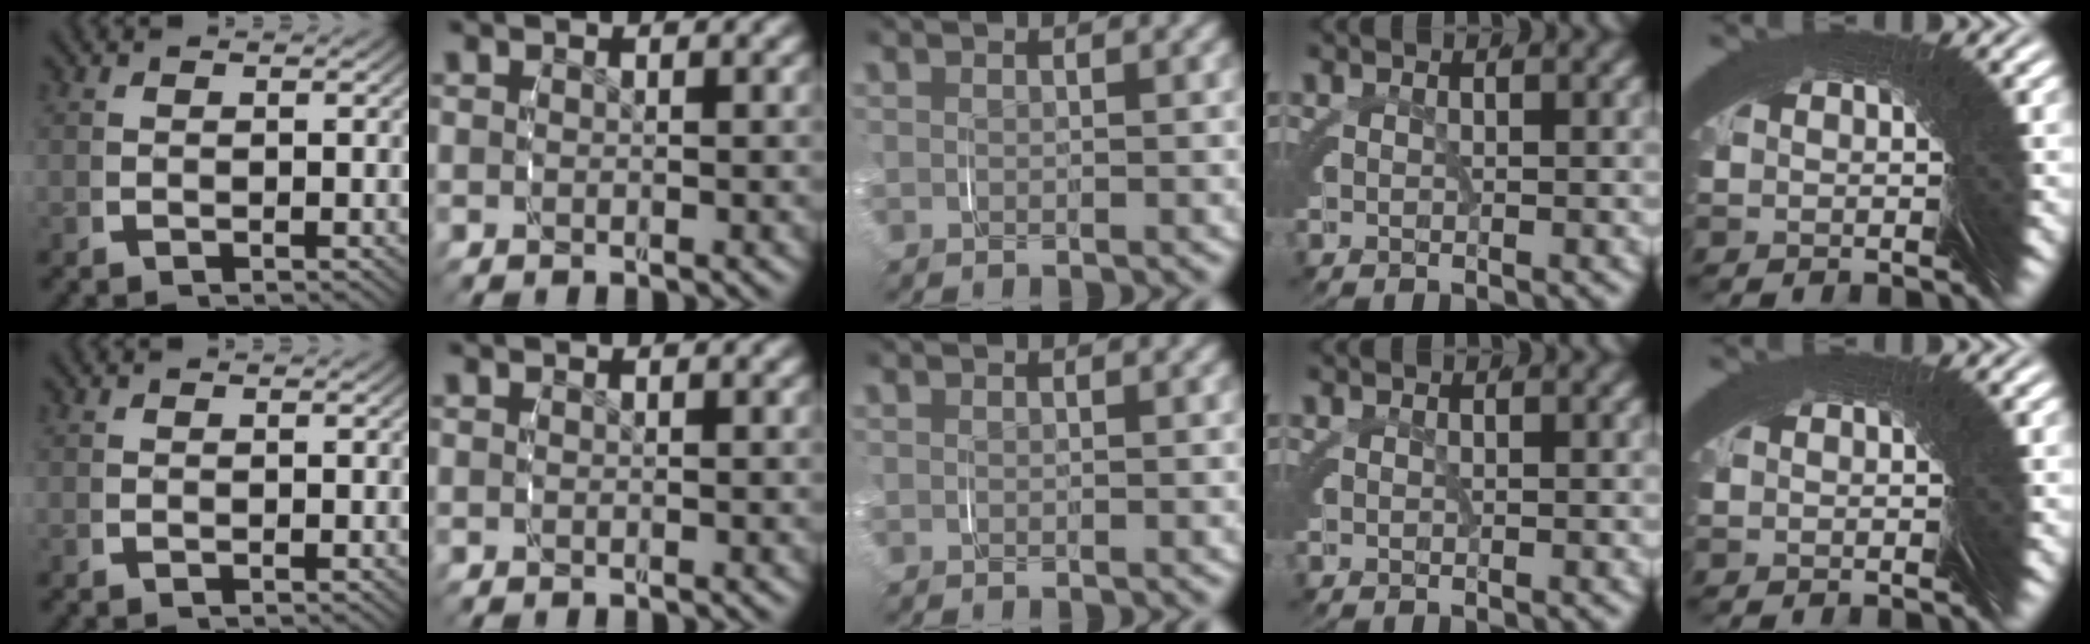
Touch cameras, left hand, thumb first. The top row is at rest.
{}